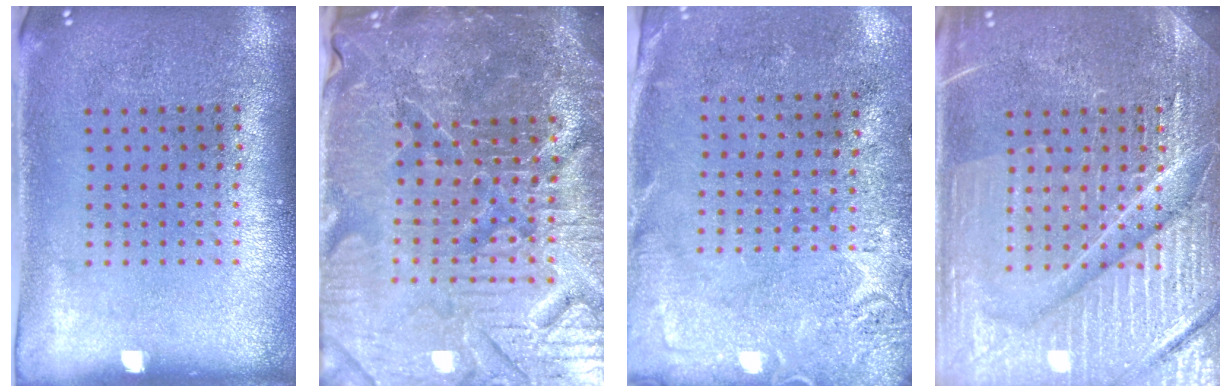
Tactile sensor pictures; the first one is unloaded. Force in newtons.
{"total": 6.3, "press": 5.7, "slide": 2.8}
{"total": 2.8, "press": 2.4, "slide": 1.4}
{"total": 7.6, "press": 7.5, "slide": 1.0}